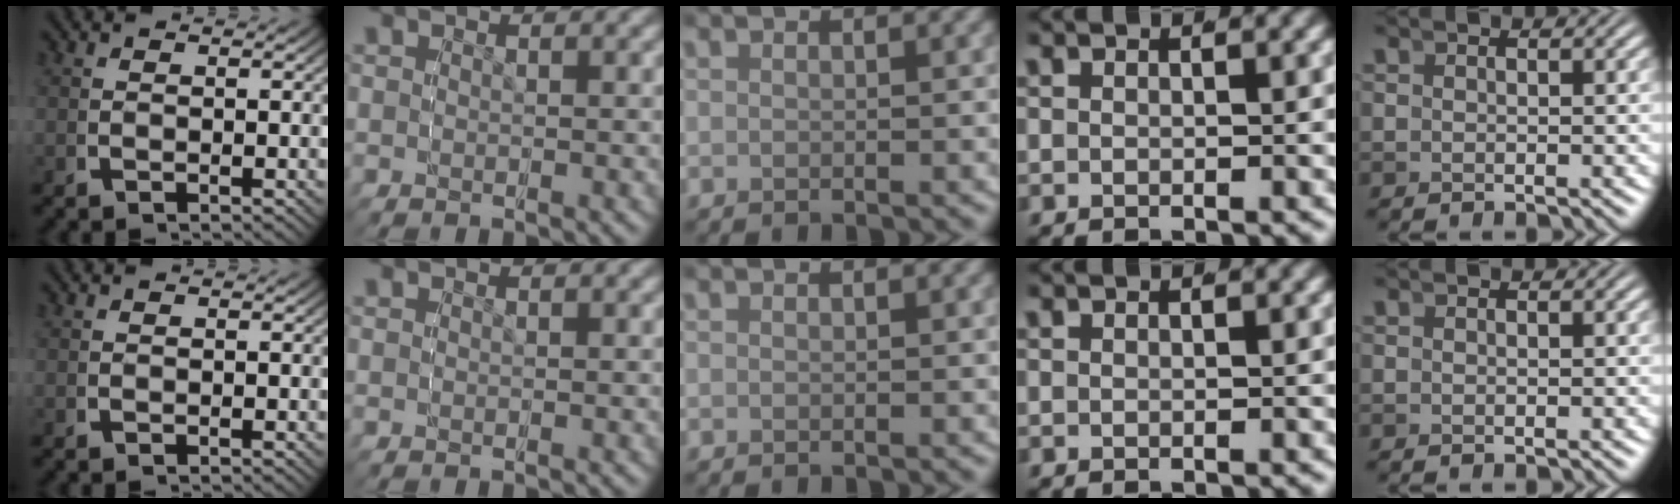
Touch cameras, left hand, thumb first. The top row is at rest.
{}